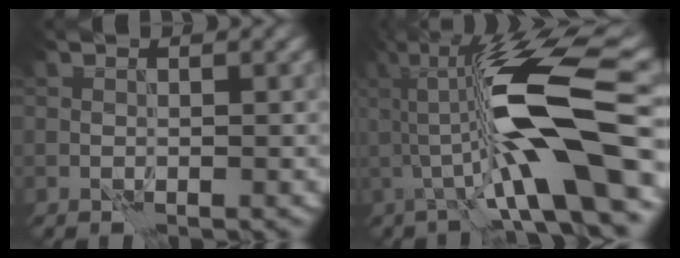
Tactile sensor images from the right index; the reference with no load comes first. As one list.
[{"total": 12.9, "force": [0.7, 2.3, 12.7], "torque": [-0.207, 0.013, 0.012]}]